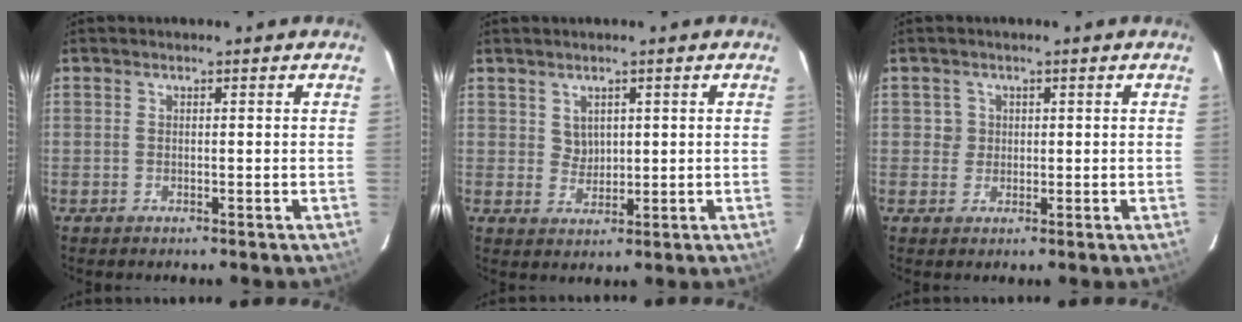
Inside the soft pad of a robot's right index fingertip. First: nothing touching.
{"total": 2.8, "force": [1.4, 2.3, 0.7], "torque": [-0.008, 0.004, 0.032]}
{"total": 2.4, "force": [0.4, 2.4, 0.0], "torque": [0.012, 0.013, 0.005]}